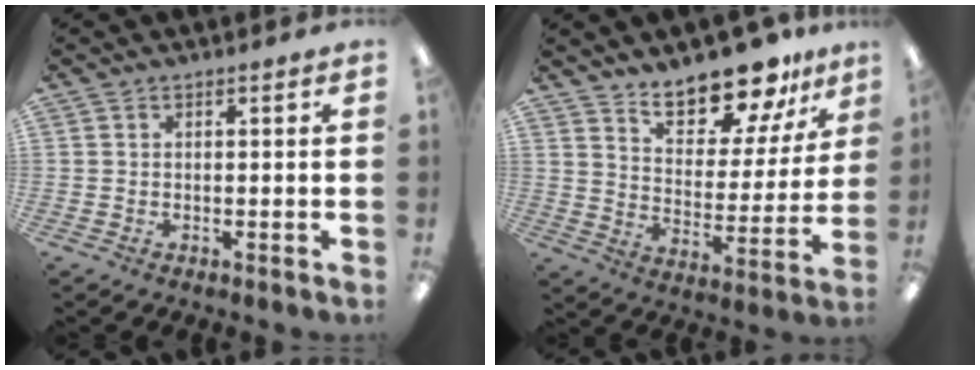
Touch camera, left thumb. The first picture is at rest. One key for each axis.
{"total": 14.8, "fx": 13.3, "fy": 4.3, "fz": 4.9, "tx": -0.084, "ty": -0.103, "tz": 0.239}